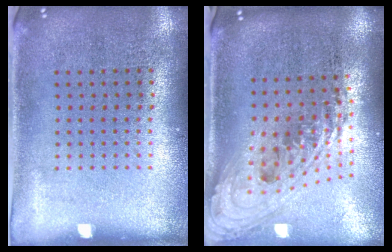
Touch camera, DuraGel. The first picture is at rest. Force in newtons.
{"total": 2.4, "press": 1.8, "slide": 1.6}